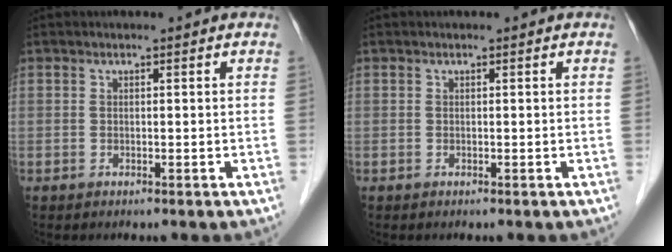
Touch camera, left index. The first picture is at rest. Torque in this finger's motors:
{"motor_torque": [0.00, 0.00, 0.00, 0.00]}